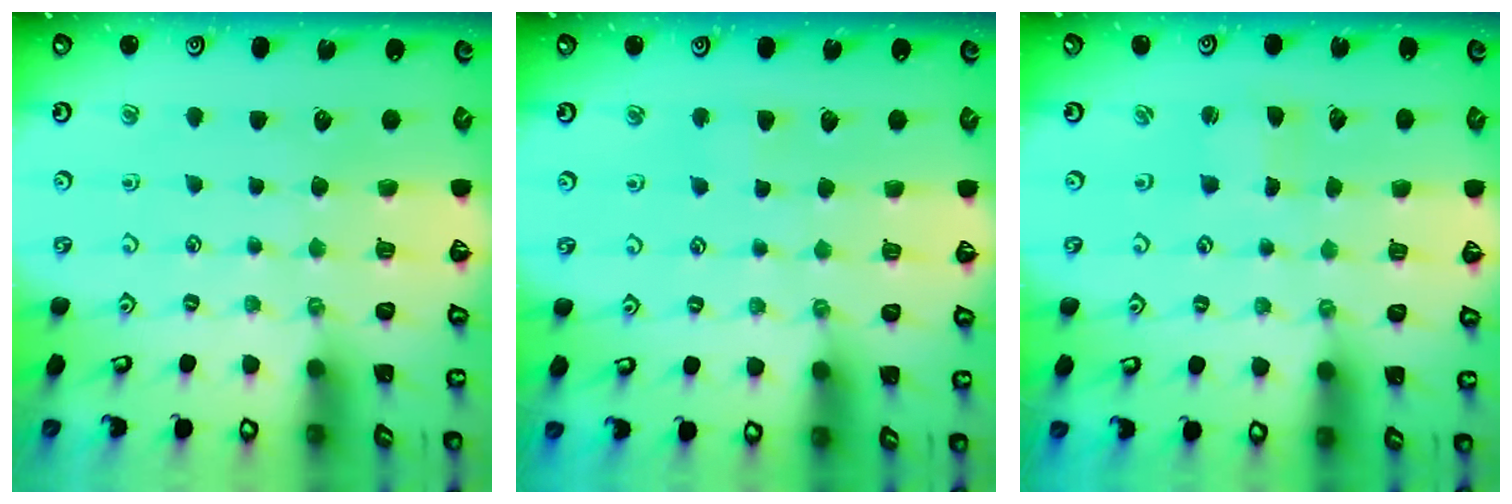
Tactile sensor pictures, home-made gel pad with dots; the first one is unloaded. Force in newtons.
{"total": 2.7, "press": 2.6, "slide": 0.5}
{"total": 1.3, "press": 1.3, "slide": 0.1}